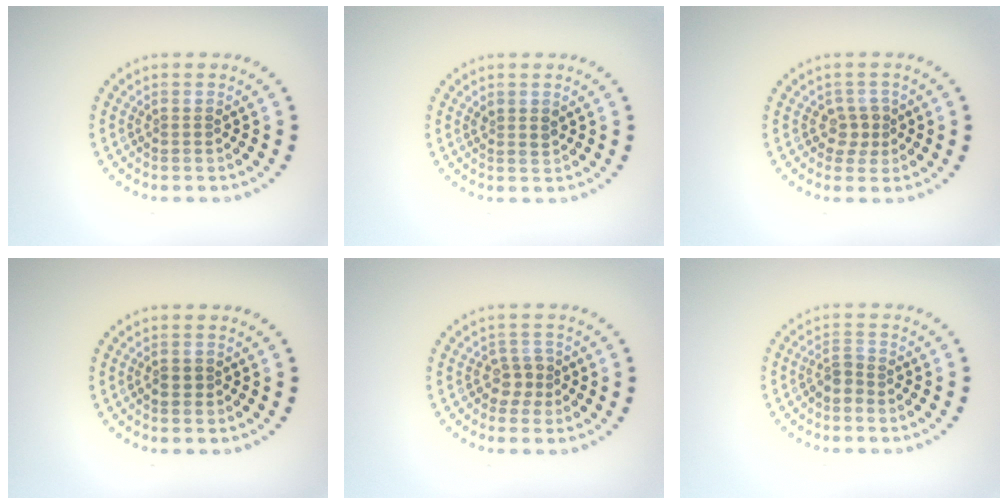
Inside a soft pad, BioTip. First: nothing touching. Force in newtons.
{"total": 1.0, "press": 0.9, "slide": 0.5}
{"total": 1.7, "press": 1.4, "slide": 0.9}
{"total": 1.0, "press": 1.0, "slide": 0.3}
{"total": 1.9, "press": 1.5, "slide": 1.2}
{"total": 1.7, "press": 1.2, "slide": 1.1}